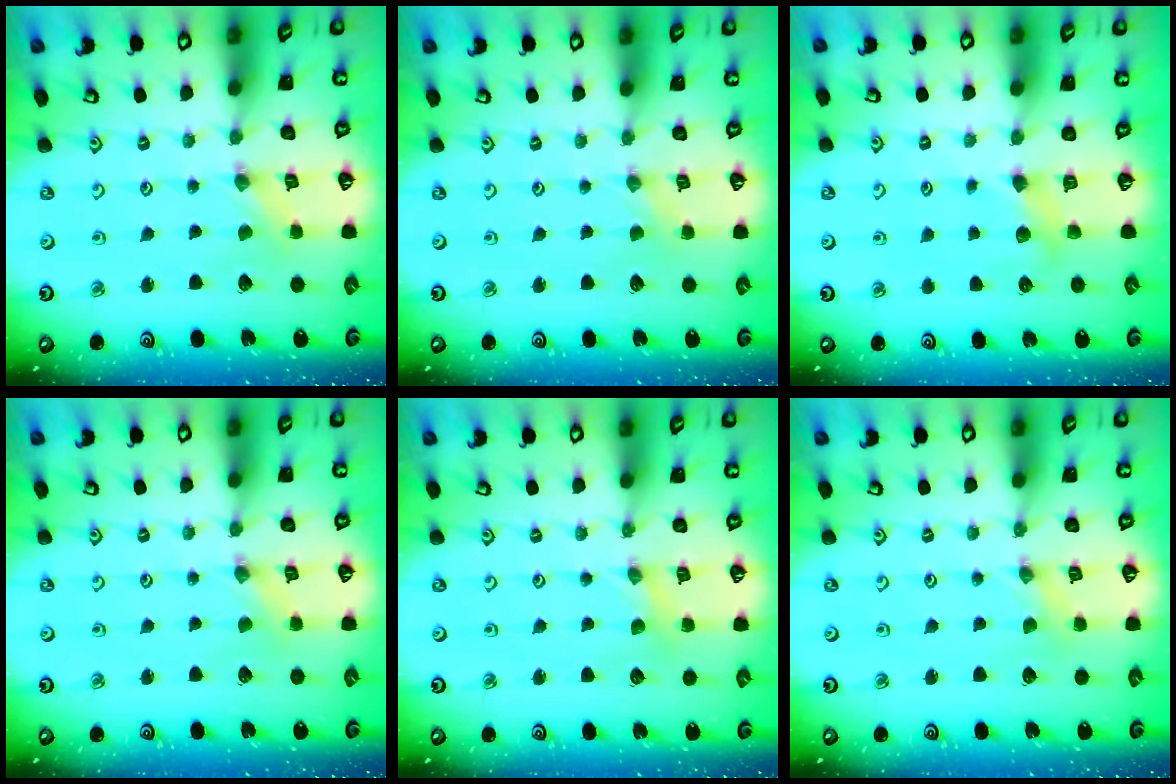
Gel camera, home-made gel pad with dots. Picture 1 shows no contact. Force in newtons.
{"total": 0.0}
{"total": 4.3, "press": 4.2, "slide": 0.9}
{"total": 0.0}
{"total": 1.4, "press": 1.4, "slide": 0.3}
{"total": 0.0}